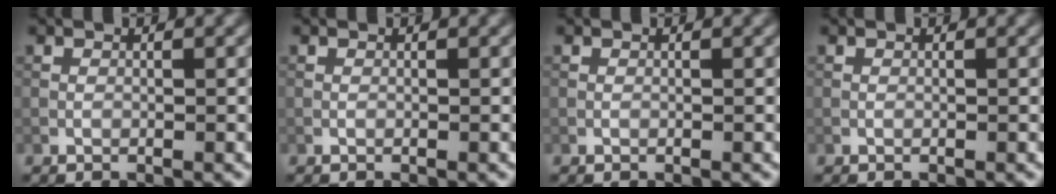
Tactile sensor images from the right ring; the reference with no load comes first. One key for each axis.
{"total": 0.0}
{"total": 0.0}
{"total": 0.0}